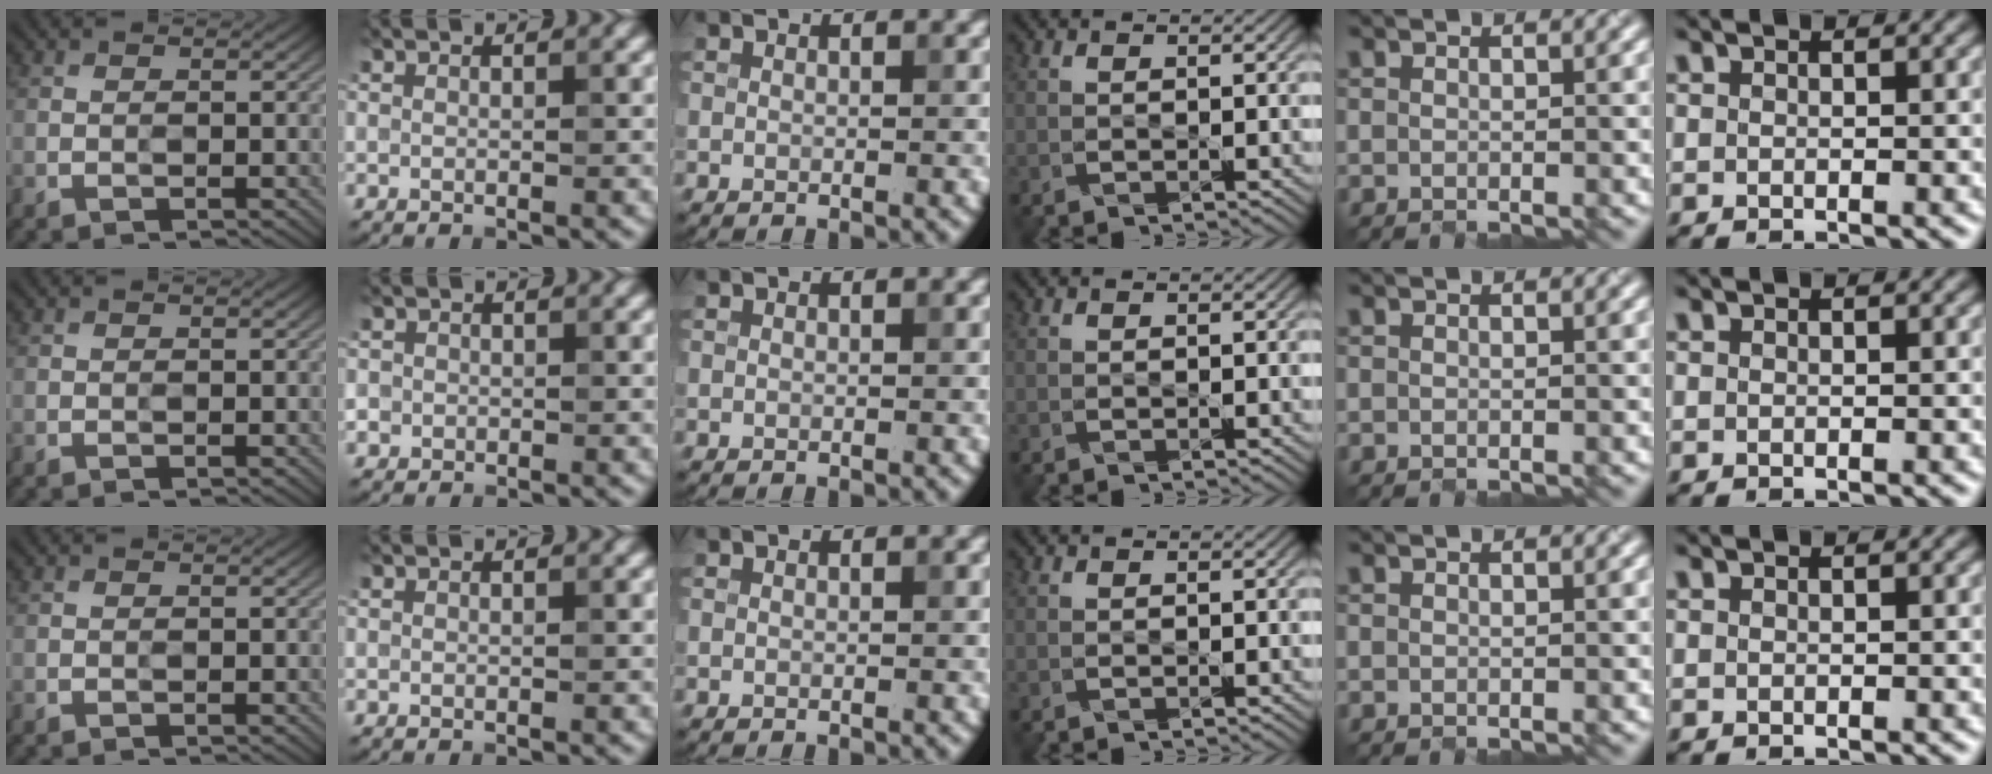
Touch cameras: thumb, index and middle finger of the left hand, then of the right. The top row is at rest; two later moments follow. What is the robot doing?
{"motion": "close", "object": "pencil case"}